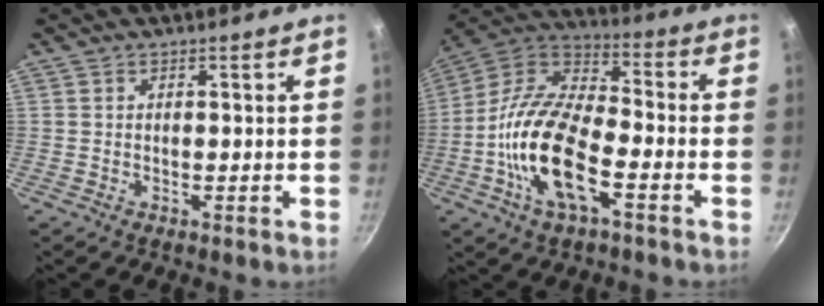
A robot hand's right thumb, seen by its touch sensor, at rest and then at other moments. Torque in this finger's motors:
{"motor_torque": [0.05, 1.35, 1.86, -0.90, 0.25]}